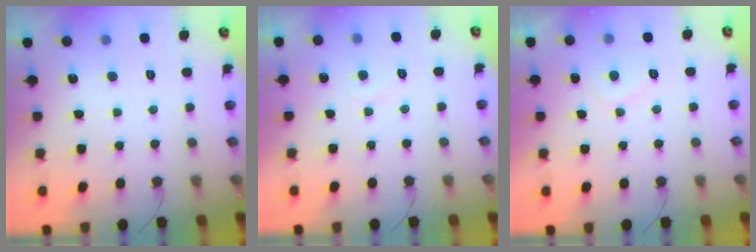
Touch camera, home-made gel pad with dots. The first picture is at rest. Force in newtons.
{"total": 1.9, "press": 1.8, "slide": 0.6}
{"total": 2.0, "press": 1.9, "slide": 0.7}